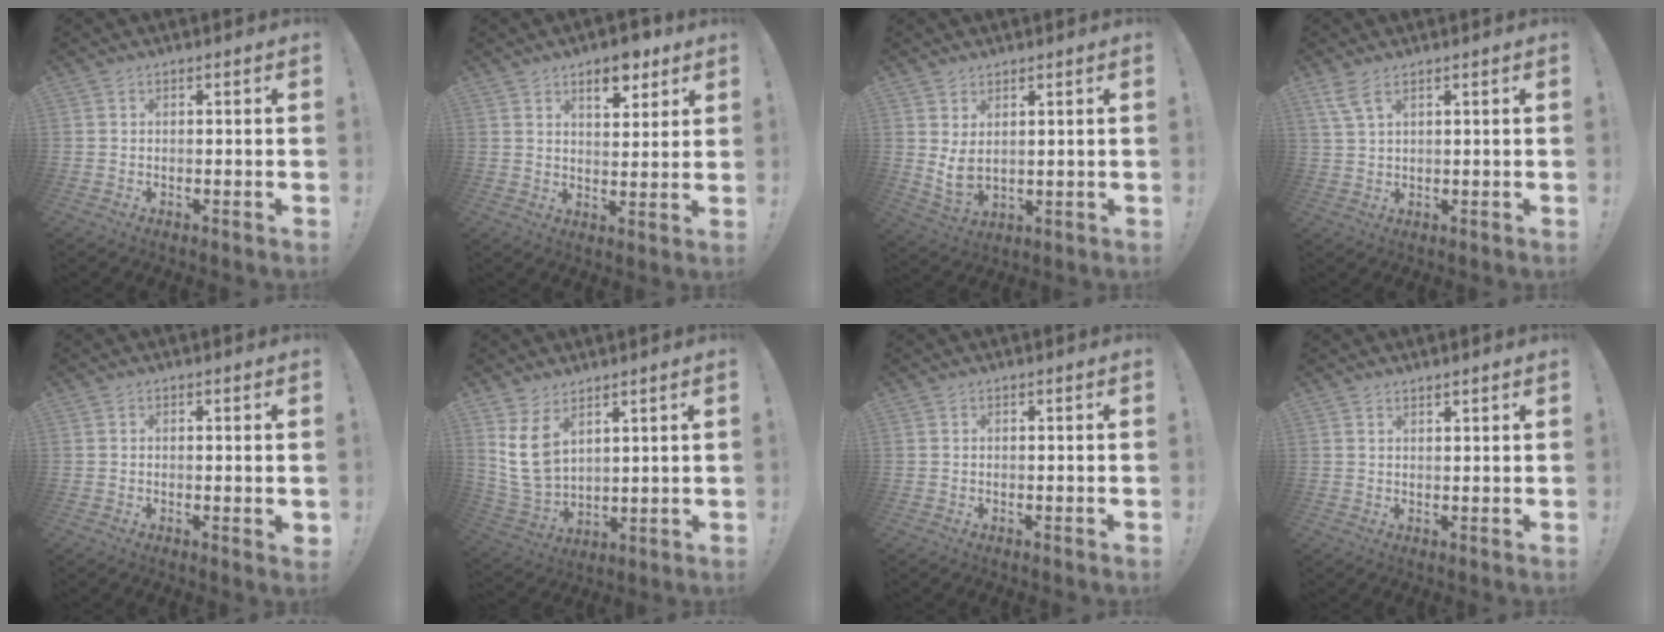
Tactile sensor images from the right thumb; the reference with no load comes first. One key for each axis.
{"total": 8.3, "fx": 5.3, "fy": 4.1, "fz": 4.9, "tx": -0.047, "ty": -0.029, "tz": 0.088}
{"total": 5.6, "fx": 2.2, "fy": 3.1, "fz": 4.1, "tx": -0.060, "ty": -0.022, "tz": 0.045}
{"total": 4.9, "fx": 3.1, "fy": 1.6, "fz": 3.4, "tx": -0.070, "ty": -0.007, "tz": 0.060}
{"total": 1.3, "fx": 0.4, "fy": 0.2, "fz": 1.3, "tx": -0.005, "ty": -0.006, "tz": 0.005}
{"total": 10.1, "fx": 5.6, "fy": 6.3, "fz": 5.6, "tx": -0.117, "ty": -0.039, "tz": 0.112}
{"total": 0.0}
{"total": 1.2, "fx": 1.1, "fy": 0.0, "fz": 0.4, "tx": -0.002, "ty": -0.006, "tz": 0.020}